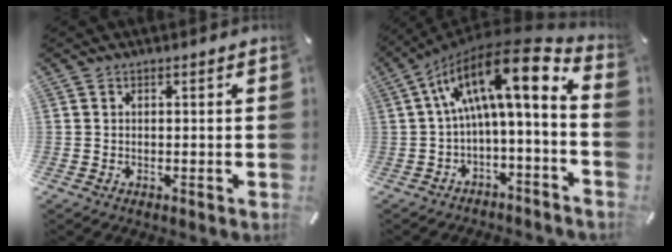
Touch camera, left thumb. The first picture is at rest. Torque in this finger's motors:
{"motor_torque": [0.20, 2.52, 1.78, -1.01, 0.61]}